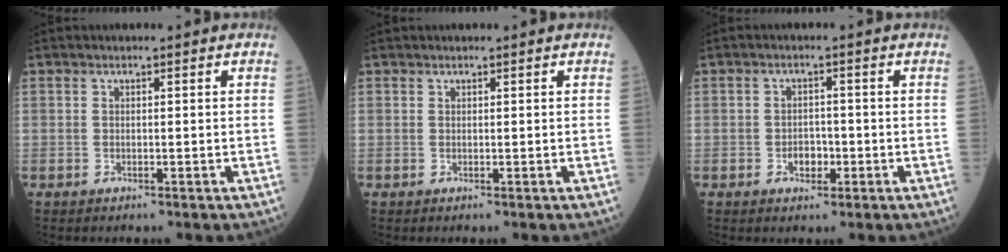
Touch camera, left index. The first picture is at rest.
{"total": 0.0}
{"total": 2.4, "force": [-1.0, 1.6, 1.5], "torque": [-0.018, 0.004, -0.012]}